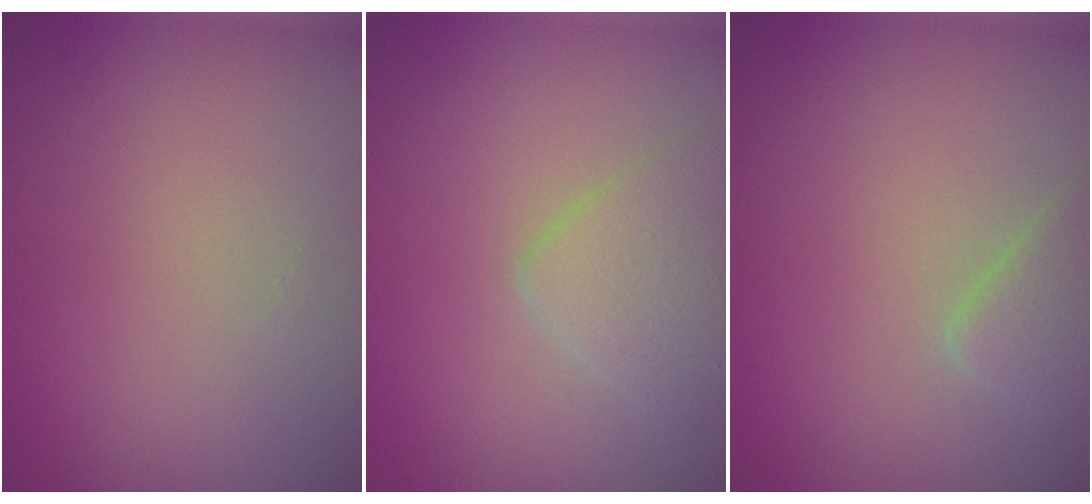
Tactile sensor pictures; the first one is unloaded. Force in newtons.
{"total": 2.9, "press": 2.9, "slide": 0.1}
{"total": 2.4, "press": 2.4, "slide": 0.2}